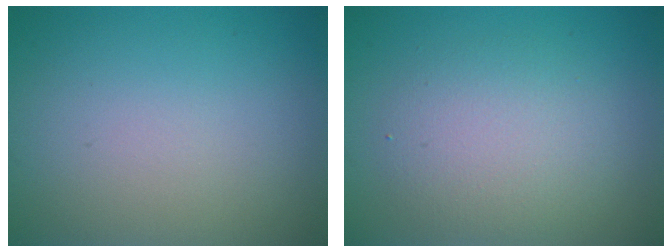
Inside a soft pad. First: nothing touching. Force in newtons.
{"total": 4.0, "press": 4.0, "slide": 0.0}